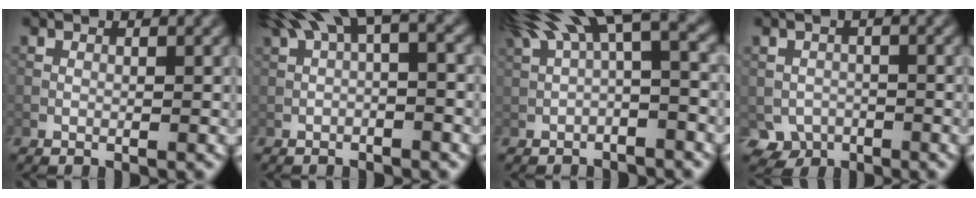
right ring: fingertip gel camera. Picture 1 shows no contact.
{"total": 5.4, "force": [2.1, 1.8, 4.7], "torque": [-0.073, 0.021, 0.027]}
{"total": 8.2, "force": [2.5, 2.5, 7.4], "torque": [-0.122, 0.021, 0.039]}
{"total": 3.4, "force": [-1.6, 2.6, 1.5], "torque": [-0.025, -0.007, -0.029]}